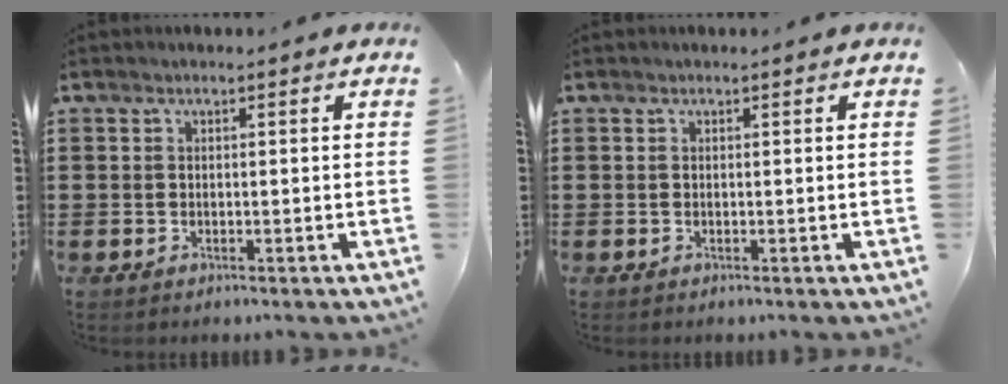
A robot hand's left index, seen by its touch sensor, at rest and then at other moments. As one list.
[{"total": 0.0}]